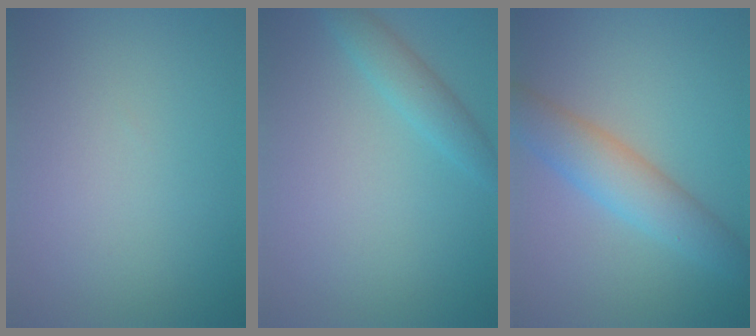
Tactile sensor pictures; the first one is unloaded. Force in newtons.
{"total": 2.2, "press": 2.2, "slide": 0.1}
{"total": 4.6, "press": 4.6, "slide": 0.2}